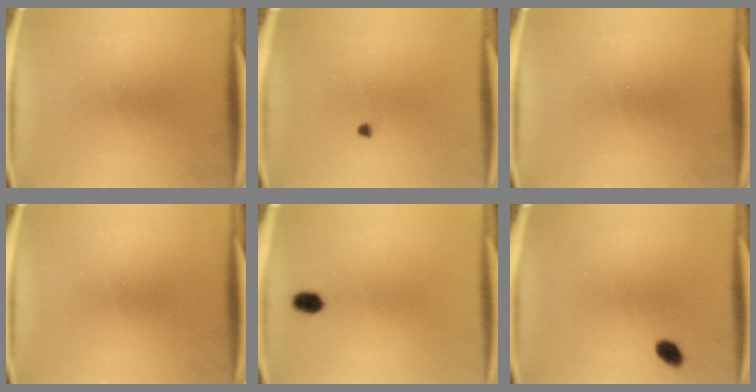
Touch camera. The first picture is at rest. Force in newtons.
{"total": 0.7}
{"total": 0.0}
{"total": 0.0}
{"total": 2.7}
{"total": 2.4}